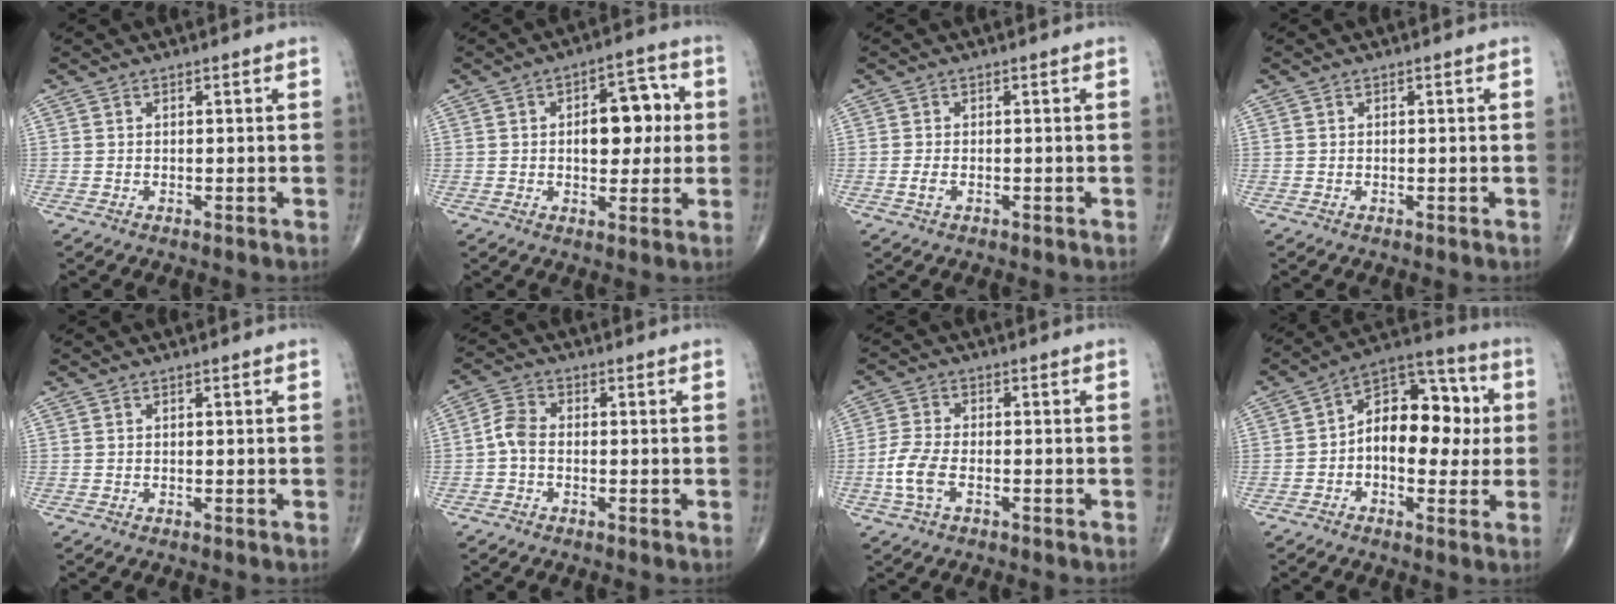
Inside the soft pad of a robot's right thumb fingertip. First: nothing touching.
{"total": 10.2, "force": [1.0, 5.9, 8.3], "torque": [-0.076, 0.015, 0.013]}
{"total": 1.5, "force": [-0.5, 0.8, 1.2], "torque": [-0.027, 0.003, -0.010]}
{"total": 0.0}
{"total": 0.0}
{"total": 4.0, "force": [-0.9, 2.5, 3.0], "torque": [-0.058, 0.013, -0.028]}
{"total": 6.0, "force": [-2.0, 3.1, 4.7], "torque": [-0.112, 0.014, -0.042]}
{"total": 15.6, "force": [0.3, 9.6, 12.3], "torque": [-0.141, 0.037, -0.006]}